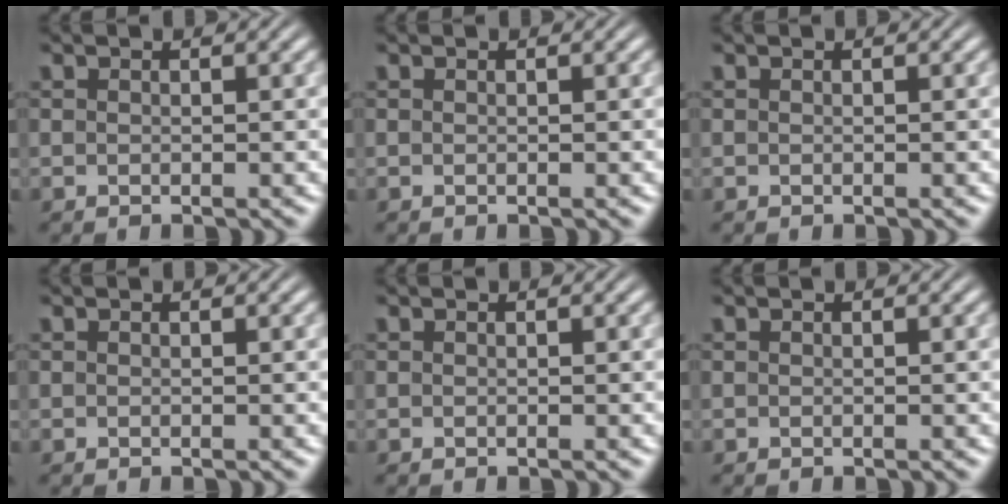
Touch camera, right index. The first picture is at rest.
{"total": 0.0}
{"total": 0.0}
{"total": 0.0}
{"total": 0.0}
{"total": 0.0}